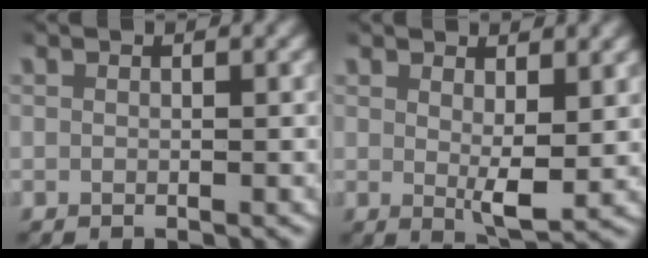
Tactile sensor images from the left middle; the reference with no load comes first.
{"total": 2.9, "force": [1.1, 0.8, 2.6], "torque": [-0.043, -0.019, 0.024]}